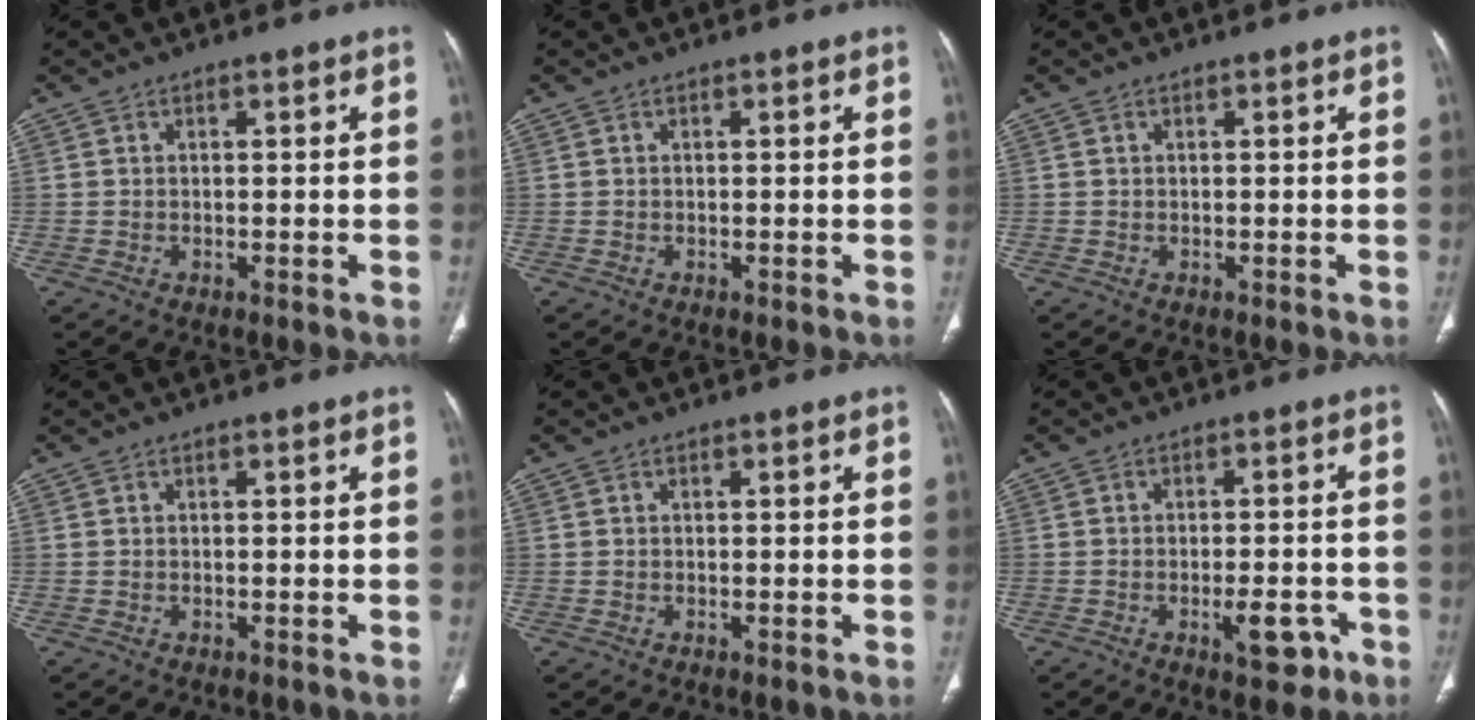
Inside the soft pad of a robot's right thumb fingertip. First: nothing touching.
{"total": 0.0}
{"total": 0.0}
{"total": 0.0}
{"total": 0.0}
{"total": 5.7, "force": [-2.8, 2.7, 4.1], "torque": [-0.038, 0.015, -0.035]}